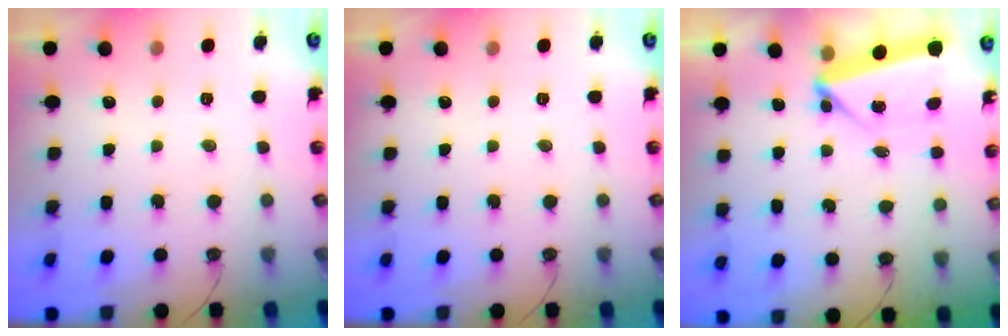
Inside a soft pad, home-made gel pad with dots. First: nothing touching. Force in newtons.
{"total": 0.0}
{"total": 6.9, "press": 6.8, "slide": 1.0}